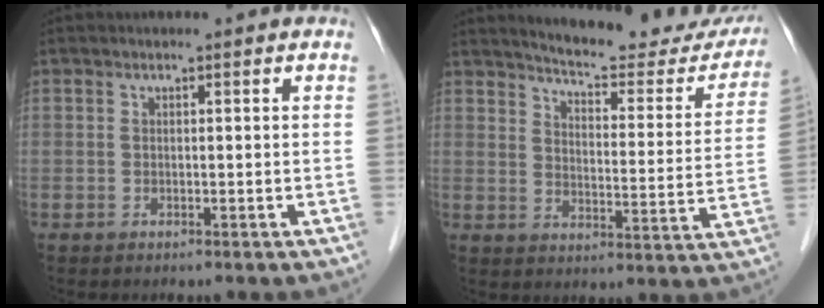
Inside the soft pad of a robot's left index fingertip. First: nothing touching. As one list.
[{"total": 20.6, "force": [19.1, 3.9, 6.5], "torque": [-0.076, -0.065, 0.226]}]